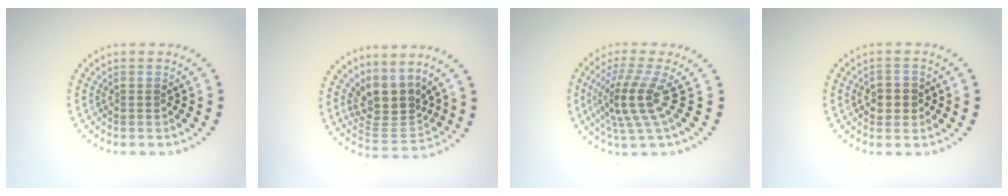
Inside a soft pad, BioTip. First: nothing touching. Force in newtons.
{"total": 4.1, "press": 3.2, "slide": 2.5}
{"total": 4.0, "press": 2.8, "slide": 2.9}
{"total": 2.4, "press": 2.3, "slide": 0.6}